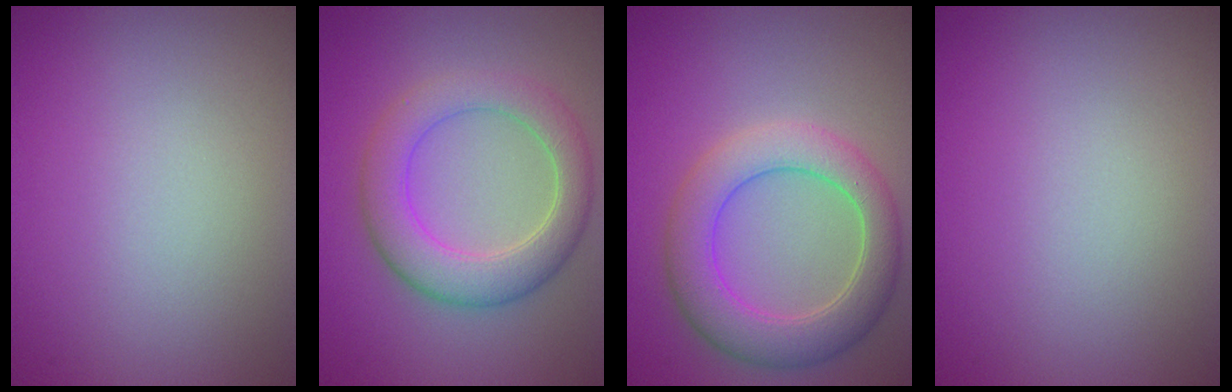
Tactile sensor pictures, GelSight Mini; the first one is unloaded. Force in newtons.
{"total": 5.5, "press": 5.5, "slide": 0.0}
{"total": 5.9, "press": 5.9, "slide": 0.2}
{"total": 0.0}